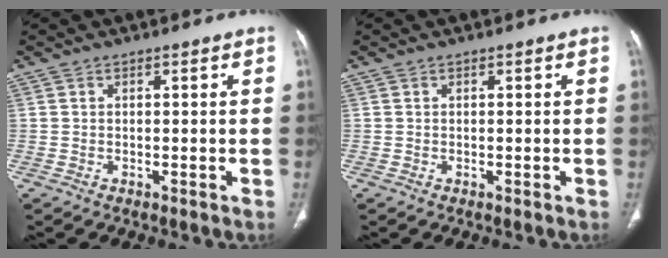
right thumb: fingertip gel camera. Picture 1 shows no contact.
{"total": 0.0}